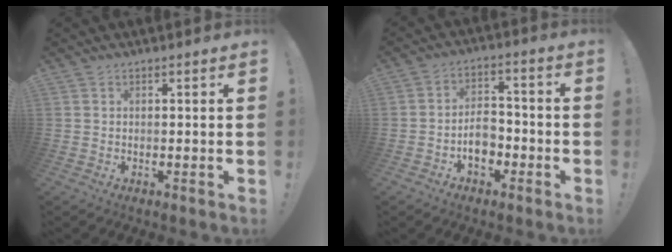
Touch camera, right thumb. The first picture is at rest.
{"total": 8.0, "force": [-2.9, 5.5, 5.0], "torque": [-0.078, 0.014, -0.051]}